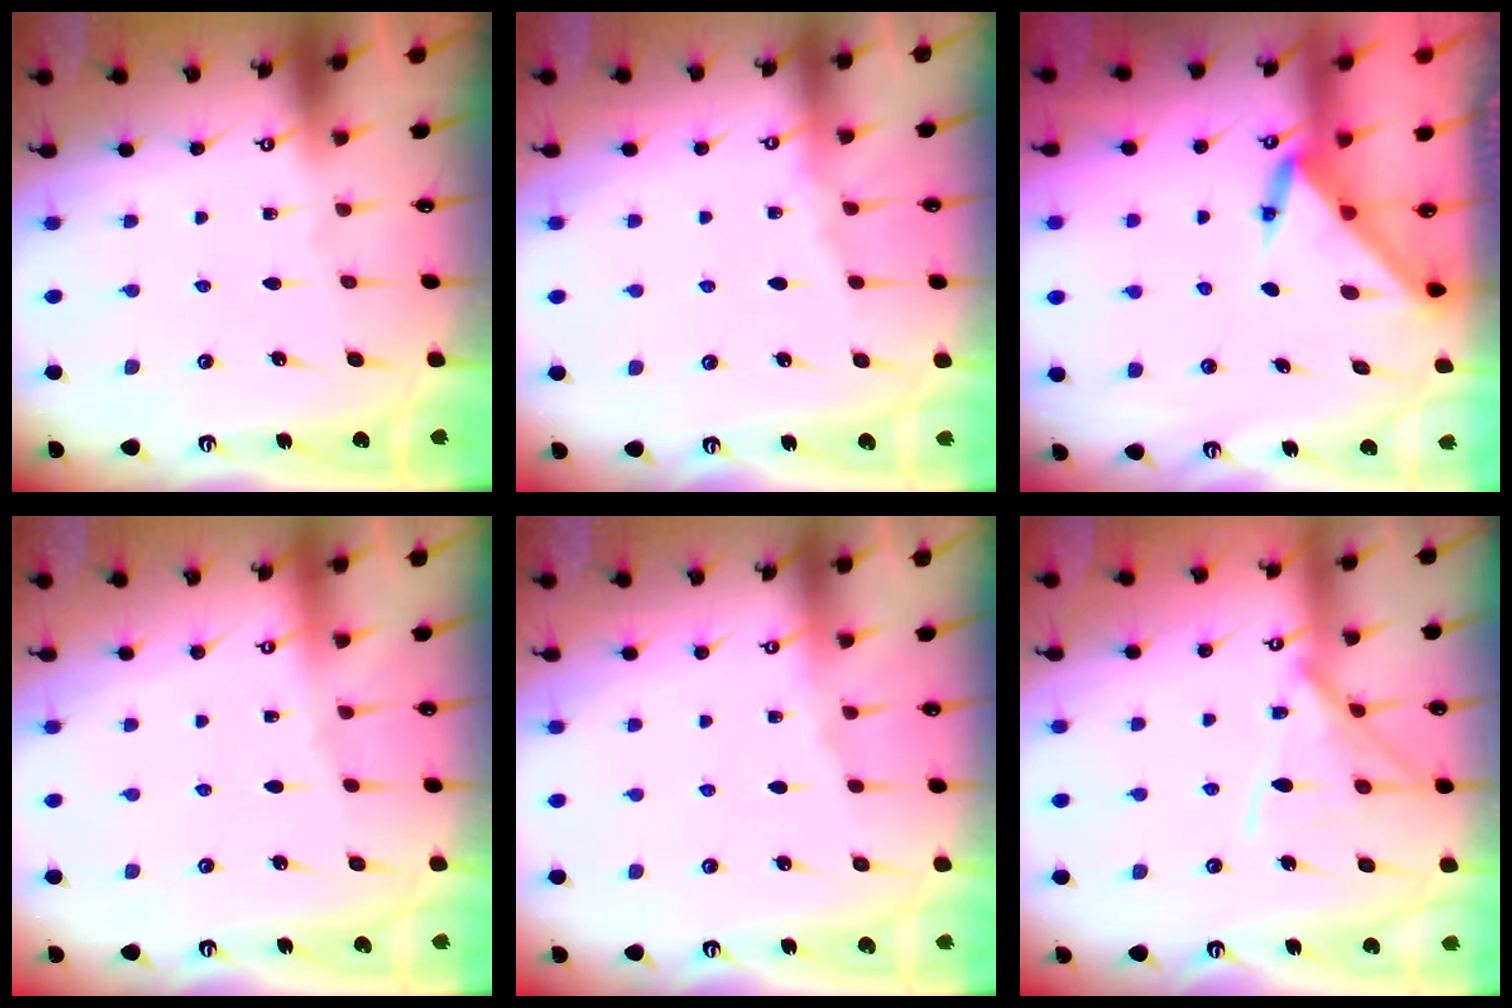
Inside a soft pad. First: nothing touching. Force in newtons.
{"total": 5.4, "press": 5.4, "slide": 0.7}
{"total": 3.4, "press": 3.4, "slide": 0.1}
{"total": 2.4, "press": 2.4, "slide": 0.4}
{"total": 3.5, "press": 3.4, "slide": 0.7}
{"total": 11.6, "press": 11.6, "slide": 0.8}